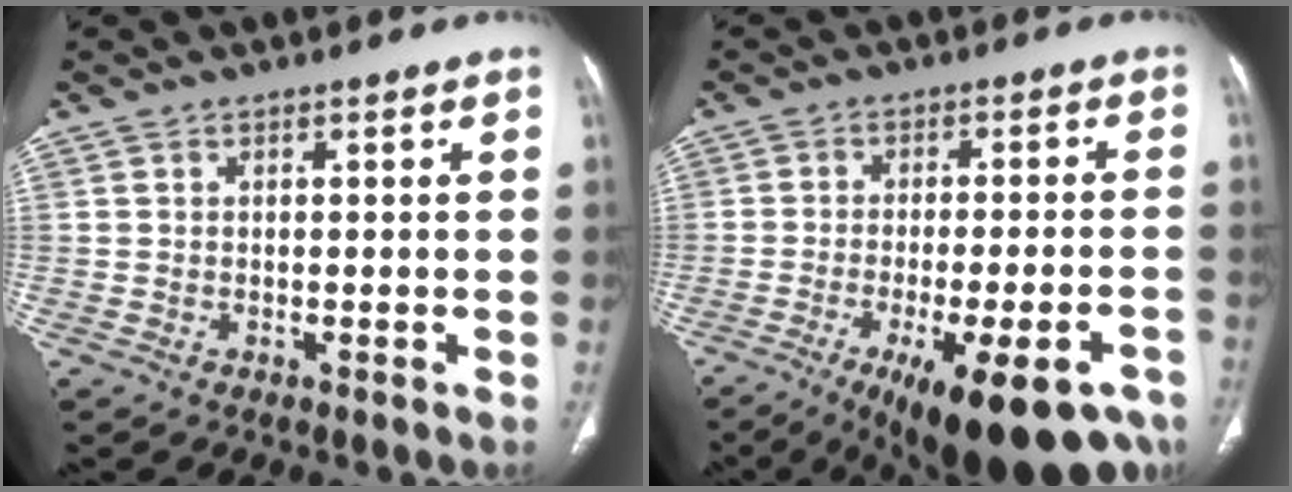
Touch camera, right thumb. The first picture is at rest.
{"total": 21.9, "force": [-13.1, 6.4, 16.4], "torque": [-0.186, 0.040, -0.183]}